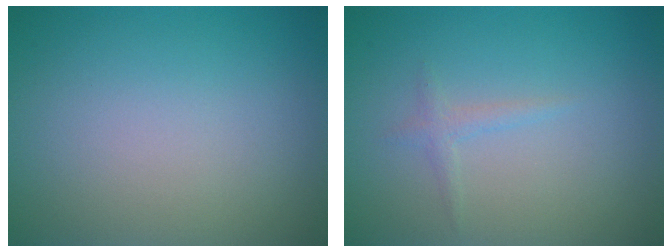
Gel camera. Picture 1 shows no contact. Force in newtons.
{"total": 1.0, "press": 1.0, "slide": 0.1}